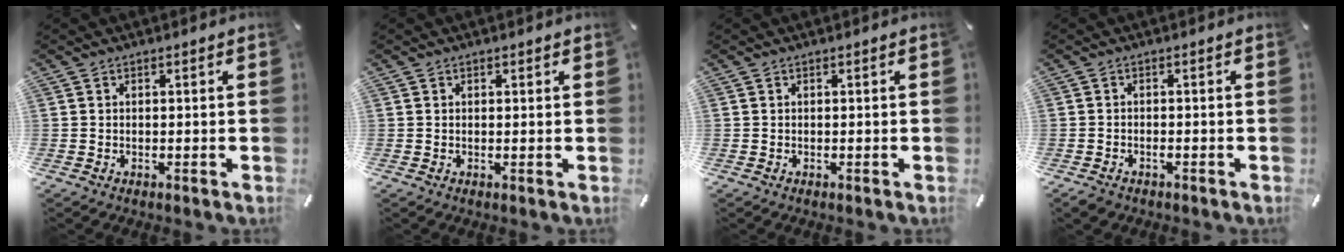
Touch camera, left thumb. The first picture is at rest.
{"total": 0.7, "force": [0.4, 0.5, 0.2], "torque": [0.005, -0.002, 0.006]}
{"total": 0.0}
{"total": 1.4, "force": [-1.0, 0.6, 0.7], "torque": [-0.013, 0.001, -0.020]}